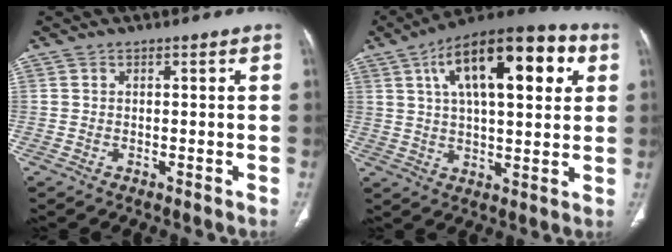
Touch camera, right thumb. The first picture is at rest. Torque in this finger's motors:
{"motor_torque": [0.18, 4.83, 1.92, 0.85, 0.53]}